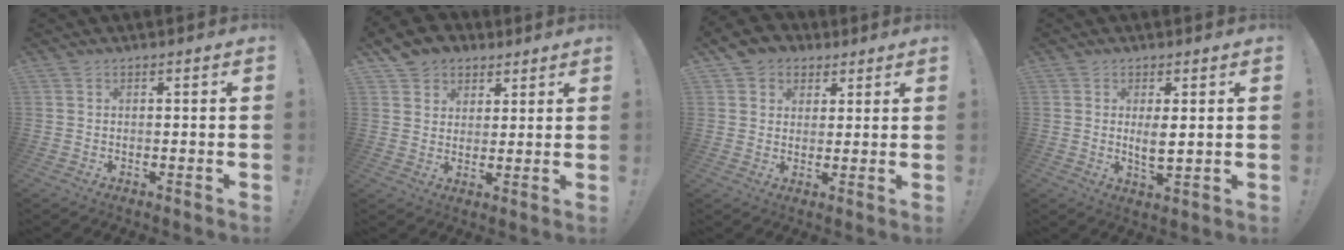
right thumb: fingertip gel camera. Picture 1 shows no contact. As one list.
[{"total": 8.2, "force": [5.1, 6.2, 1.7], "torque": [-0.030, -0.027, 0.102]}, {"total": 7.0, "force": [3.6, 5.8, 1.6], "torque": [-0.029, -0.012, 0.075]}, {"total": 4.2, "force": [1.3, 1.2, 3.8], "torque": [-0.060, -0.014, 0.017]}]